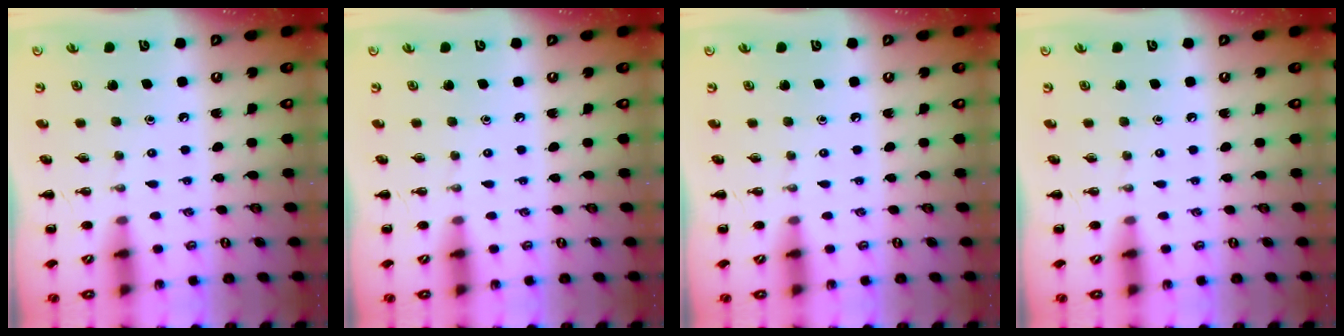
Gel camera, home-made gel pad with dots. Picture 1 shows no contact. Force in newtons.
{"total": 0.0}
{"total": 0.0}
{"total": 0.0}